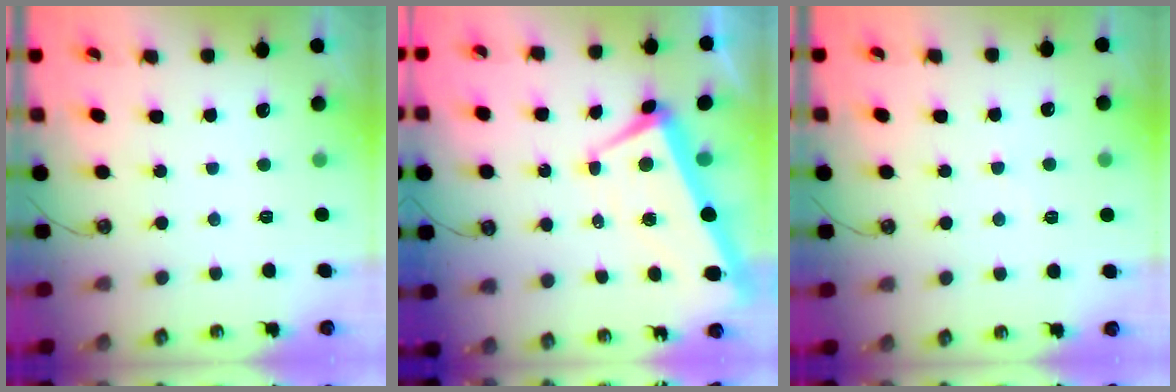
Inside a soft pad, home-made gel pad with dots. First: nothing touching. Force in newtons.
{"total": 2.0, "press": 1.6, "slide": 1.2}
{"total": 2.2, "press": 2.1, "slide": 0.3}